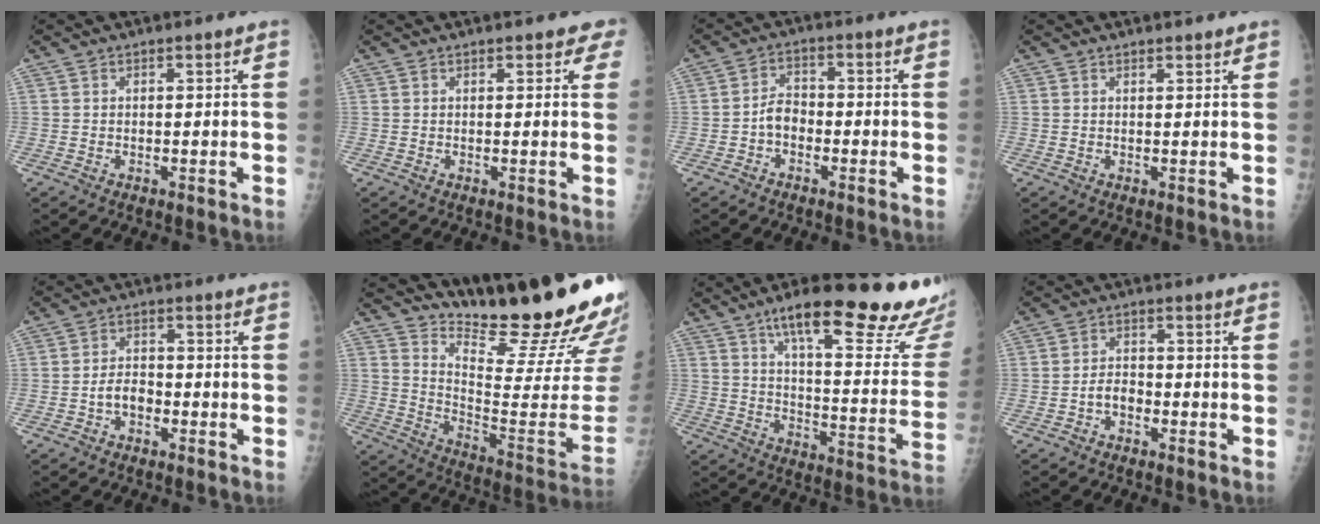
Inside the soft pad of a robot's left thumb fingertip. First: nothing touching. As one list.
[{"total": 3.2, "force": [2.2, 1.4, 1.9], "torque": [0.007, 0.000, 0.021]}, {"total": 3.9, "force": [-1.4, 2.8, 2.4], "torque": [-0.027, 0.020, -0.034]}, {"total": 1.4, "force": [1.3, 0.3, 0.5], "torque": [-0.001, -0.004, 0.018]}, {"total": 3.6, "force": [-1.5, 2.4, 2.3], "torque": [-0.029, 0.018, -0.031]}, {"total": 24.5, "force": [20.5, 3.4, 12.9], "torque": [-0.170, -0.175, 0.297]}, {"total": 28.0, "force": [18.9, 5.7, 19.8], "torque": [-0.246, -0.076, 0.263]}, {"total": 3.0, "force": [-1.4, 1.9, 1.7], "torque": [-0.021, 0.015, -0.029]}]